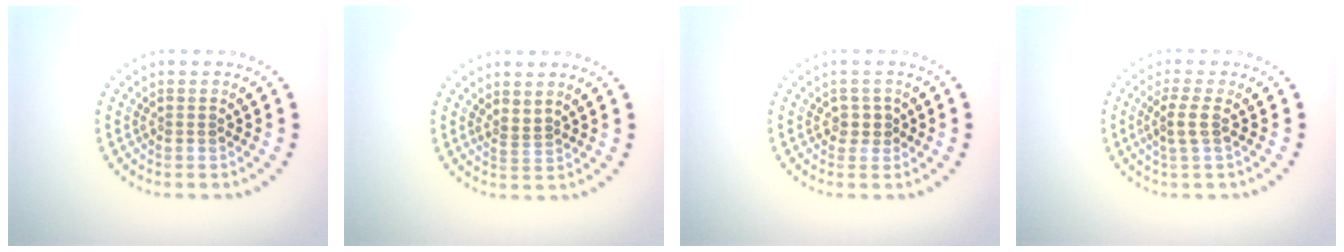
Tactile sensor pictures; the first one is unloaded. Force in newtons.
{"total": 0.9, "press": 0.3, "slide": 0.8}
{"total": 1.4, "press": 1.1, "slide": 0.8}
{"total": 1.8, "press": 1.5, "slide": 1.0}